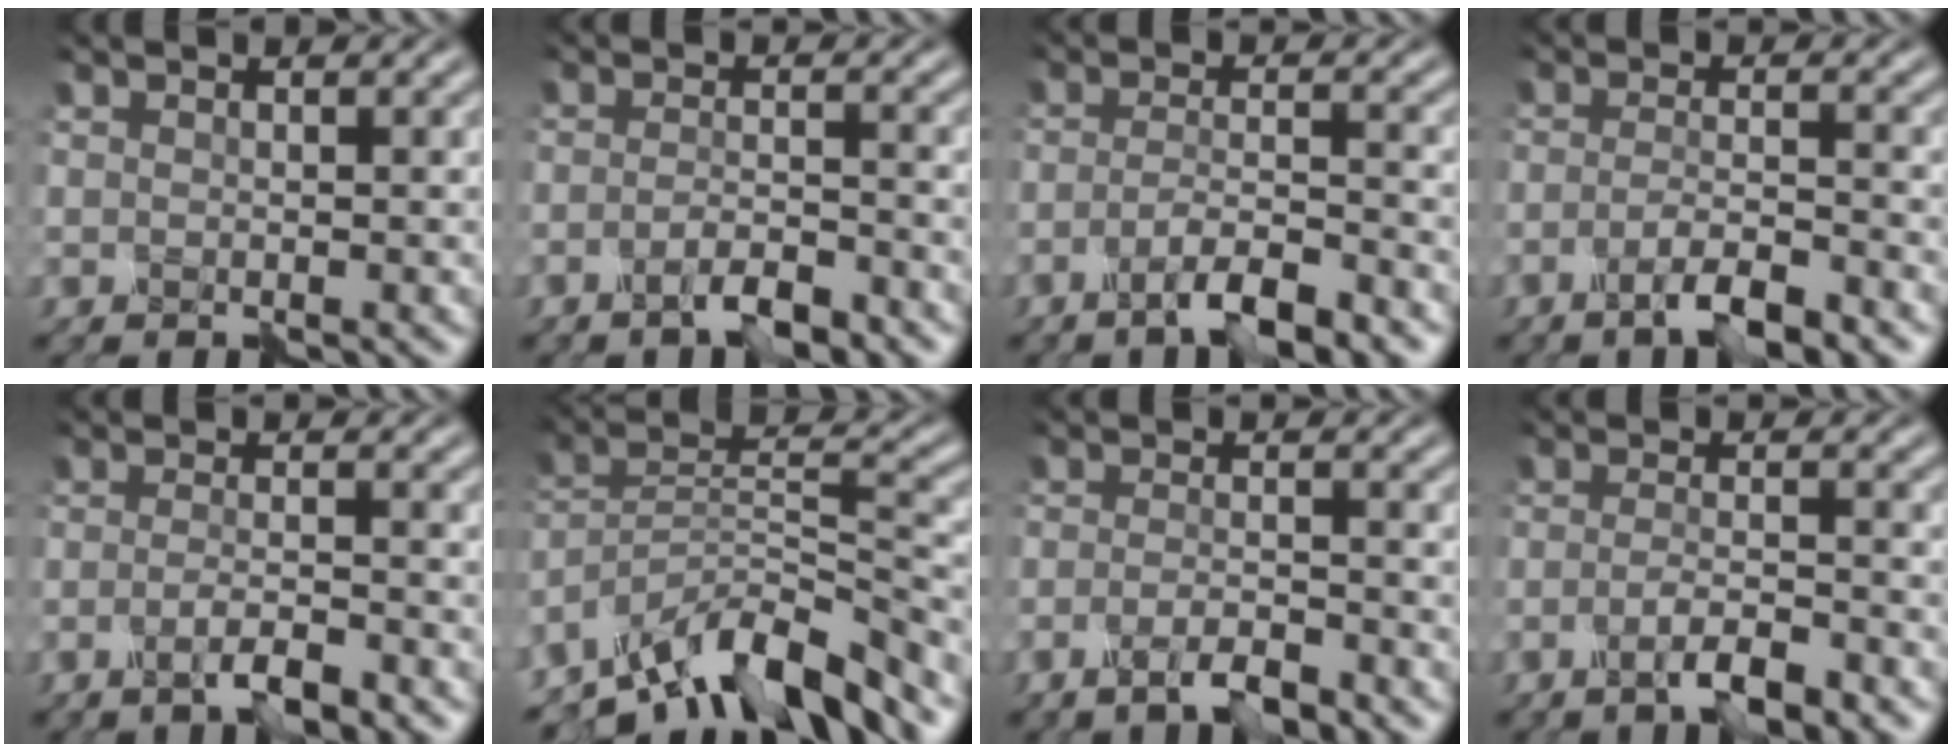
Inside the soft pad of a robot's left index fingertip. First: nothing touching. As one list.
[{"total": 3.0, "force": [-2.0, 0.6, 2.1], "torque": [-0.040, 0.003, -0.041]}, {"total": 4.5, "force": [-2.8, 0.9, 3.4], "torque": [-0.060, 0.002, -0.056]}, {"total": 4.0, "force": [-2.5, 0.8, 3.1], "torque": [-0.056, 0.001, -0.051]}, {"total": 3.2, "force": [-1.7, 0.7, 2.6], "torque": [-0.046, 0.000, -0.037]}, {"total": 11.0, "force": [-8.6, 3.1, 6.1], "torque": [-0.096, 0.014, -0.164]}, {"total": 3.1, "force": [-2.0, 0.7, 2.3], "torque": [-0.045, -0.001, -0.042]}, {"total": 3.7, "force": [-2.1, 0.8, 3.0], "torque": [-0.054, 0.001, -0.044]}]